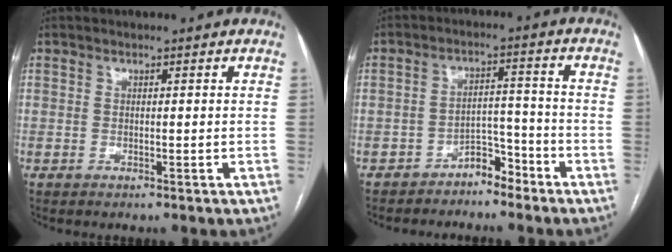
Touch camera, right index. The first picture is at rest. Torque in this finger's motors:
{"motor_torque": [-0.20, -0.05, -0.92, -0.21]}